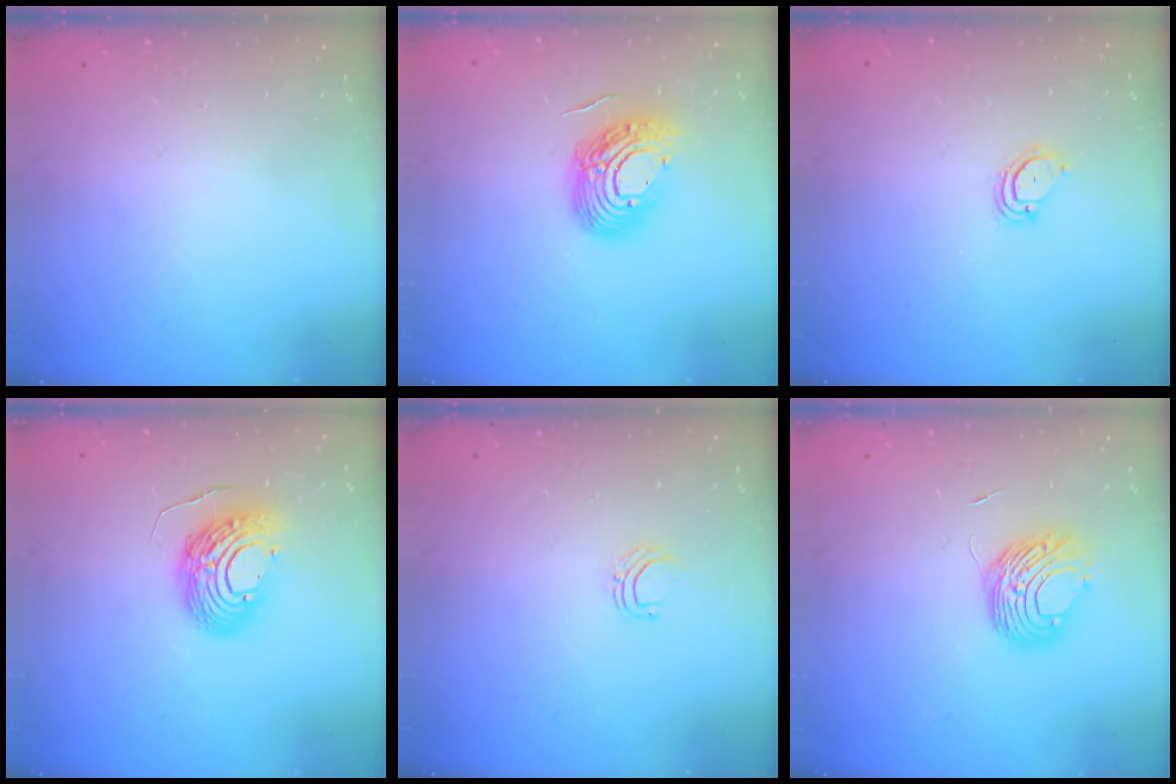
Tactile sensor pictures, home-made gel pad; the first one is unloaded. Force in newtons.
{"total": 14.5, "press": 14.5, "slide": 1.5}
{"total": 3.4, "press": 3.4, "slide": 0.2}
{"total": 12.0, "press": 11.9, "slide": 1.3}
{"total": 3.8, "press": 3.8, "slide": 0.2}
{"total": 9.2, "press": 9.2, "slide": 0.5}